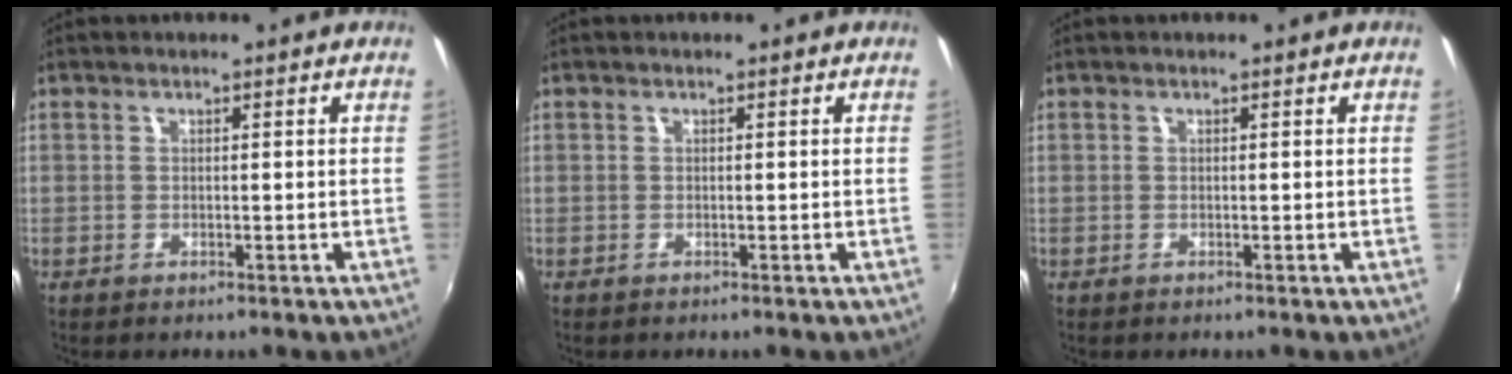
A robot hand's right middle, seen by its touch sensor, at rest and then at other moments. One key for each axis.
{"total": 0.0}
{"total": 0.0}